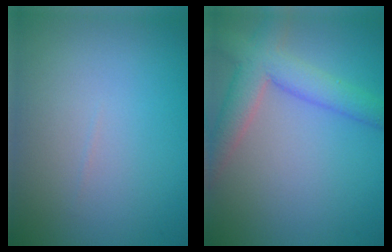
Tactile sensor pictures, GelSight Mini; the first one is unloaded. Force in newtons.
{"total": 5.1, "press": 5.1, "slide": 0.2}